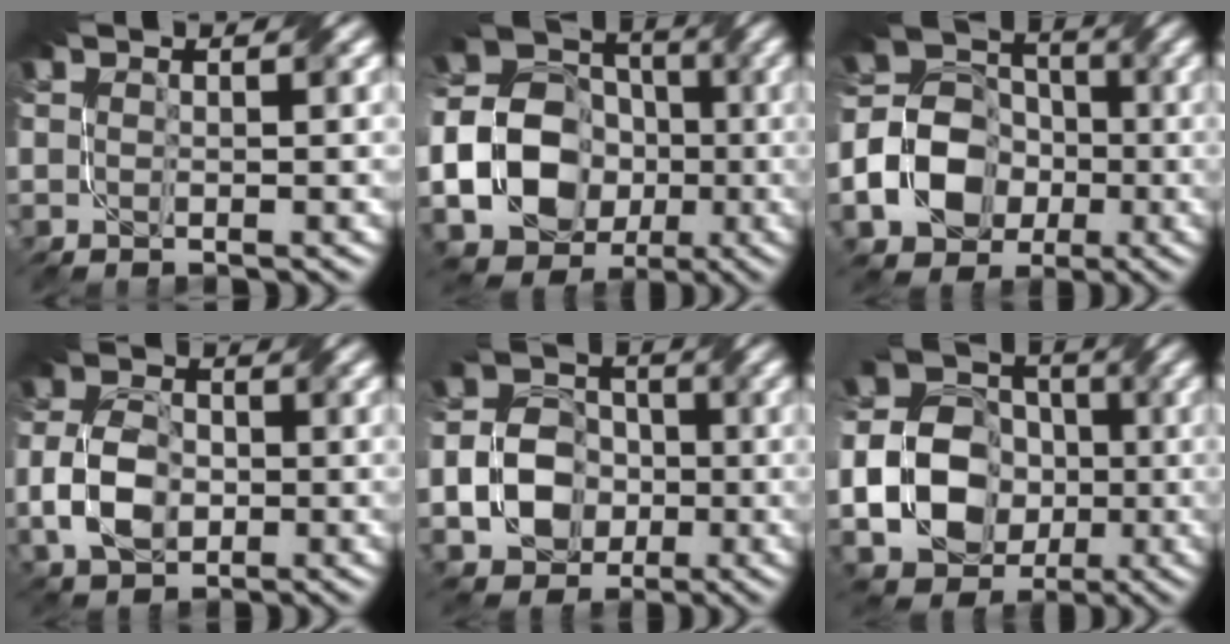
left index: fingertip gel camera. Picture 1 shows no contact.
{"total": 19.3, "force": [-5.1, 16.9, 7.6], "torque": [-0.169, -0.016, -0.120]}
{"total": 7.6, "force": [-3.1, 5.8, 3.8], "torque": [-0.066, -0.001, -0.073]}
{"total": 5.0, "force": [-1.8, 3.3, 3.3], "torque": [-0.071, -0.003, -0.044]}
{"total": 6.1, "force": [-2.4, 4.7, 3.1], "torque": [-0.049, -0.003, -0.058]}
{"total": 13.3, "force": [-3.3, 11.2, 6.4], "torque": [-0.117, -0.027, -0.074]}